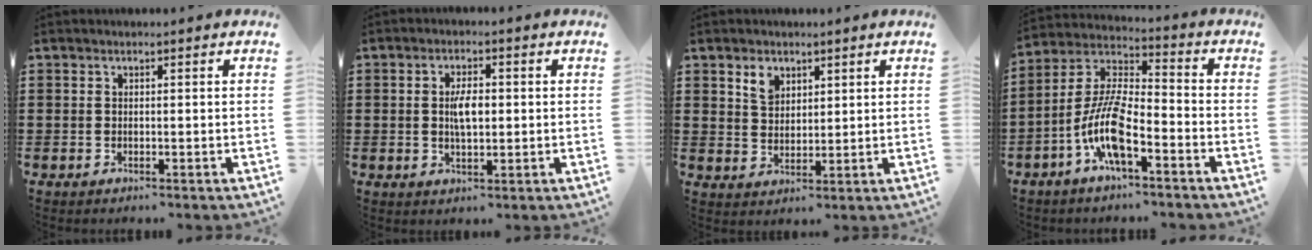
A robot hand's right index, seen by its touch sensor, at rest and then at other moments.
{"total": 4.2, "force": [0.2, 1.7, 3.8], "torque": [-0.073, -0.001, -0.003]}
{"total": 3.7, "force": [2.4, 2.4, 1.4], "torque": [-0.029, 0.003, 0.045]}
{"total": 10.3, "force": [-5.1, 3.1, 8.4], "torque": [-0.200, -0.009, -0.103]}